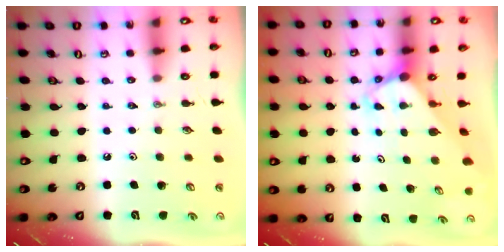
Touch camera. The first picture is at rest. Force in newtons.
{"total": 2.9, "press": 2.9, "slide": 0.2}